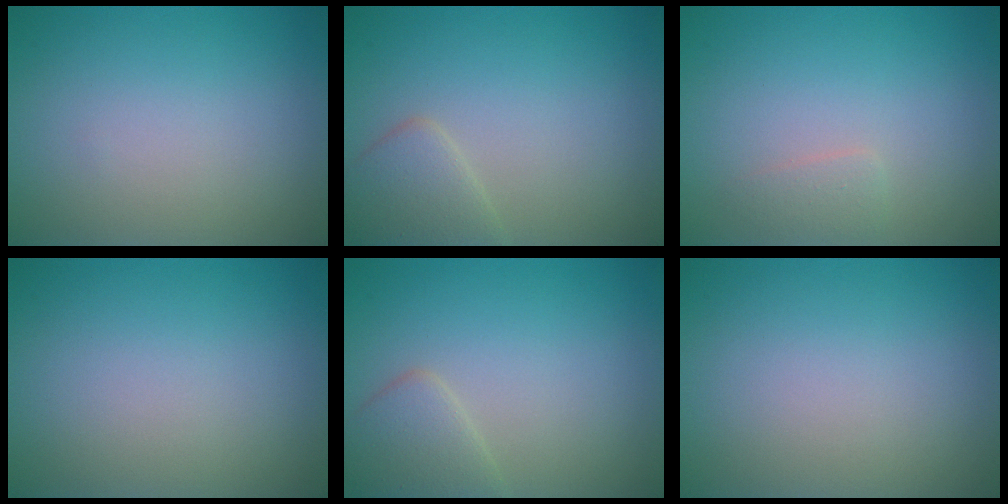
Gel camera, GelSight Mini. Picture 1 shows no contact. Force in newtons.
{"total": 2.5, "press": 2.5, "slide": 0.2}
{"total": 1.0, "press": 1.0, "slide": 0.1}
{"total": 0.0}
{"total": 2.5, "press": 2.5, "slide": 0.2}
{"total": 0.0}